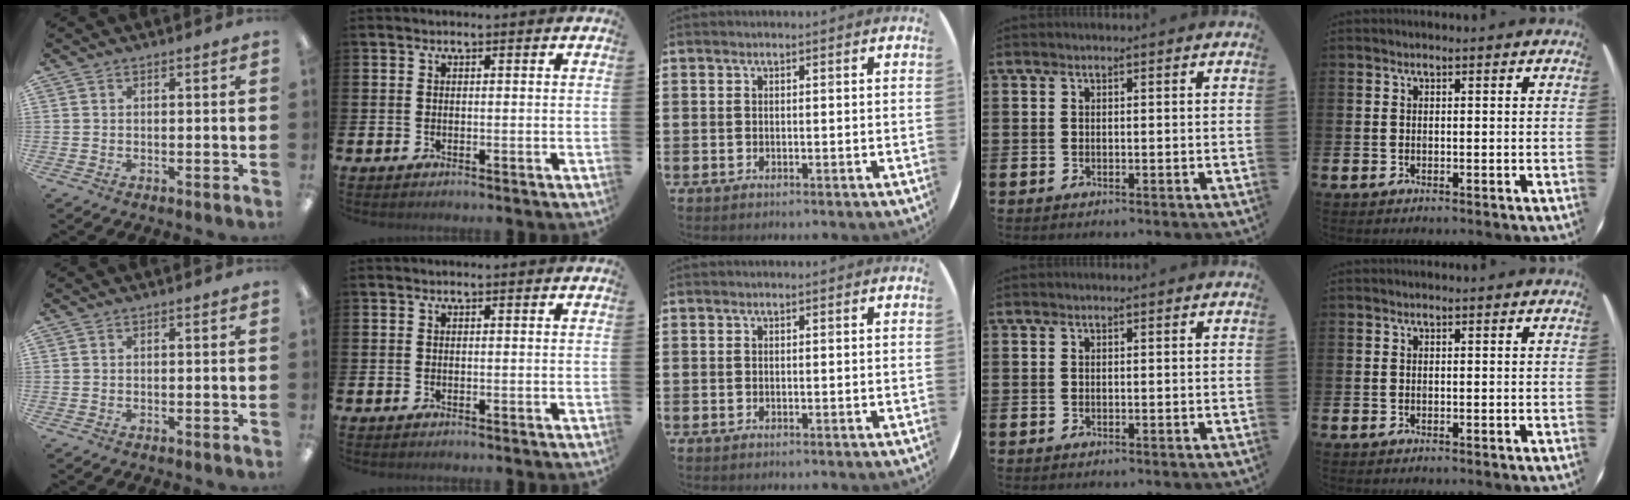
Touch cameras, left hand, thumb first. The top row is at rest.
{}